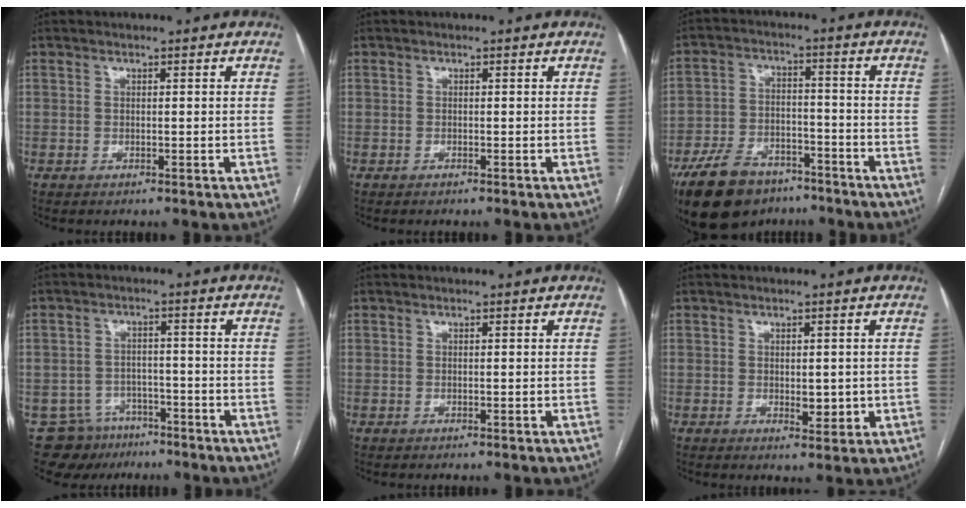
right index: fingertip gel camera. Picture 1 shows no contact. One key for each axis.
{"total": 0.0}
{"total": 13.9, "fx": -10.0, "fy": 7.1, "fz": 6.4, "tx": -0.127, "ty": 0.003, "tz": -0.167}
{"total": 7.8, "fx": -5.5, "fy": 5.5, "fz": 0.2, "tx": -0.001, "ty": 0.025, "tz": -0.080}
{"total": 0.0}
{"total": 3.1, "fx": -0.2, "fy": 1.5, "fz": 2.7, "tx": -0.036, "ty": -0.005, "tz": 0.004}